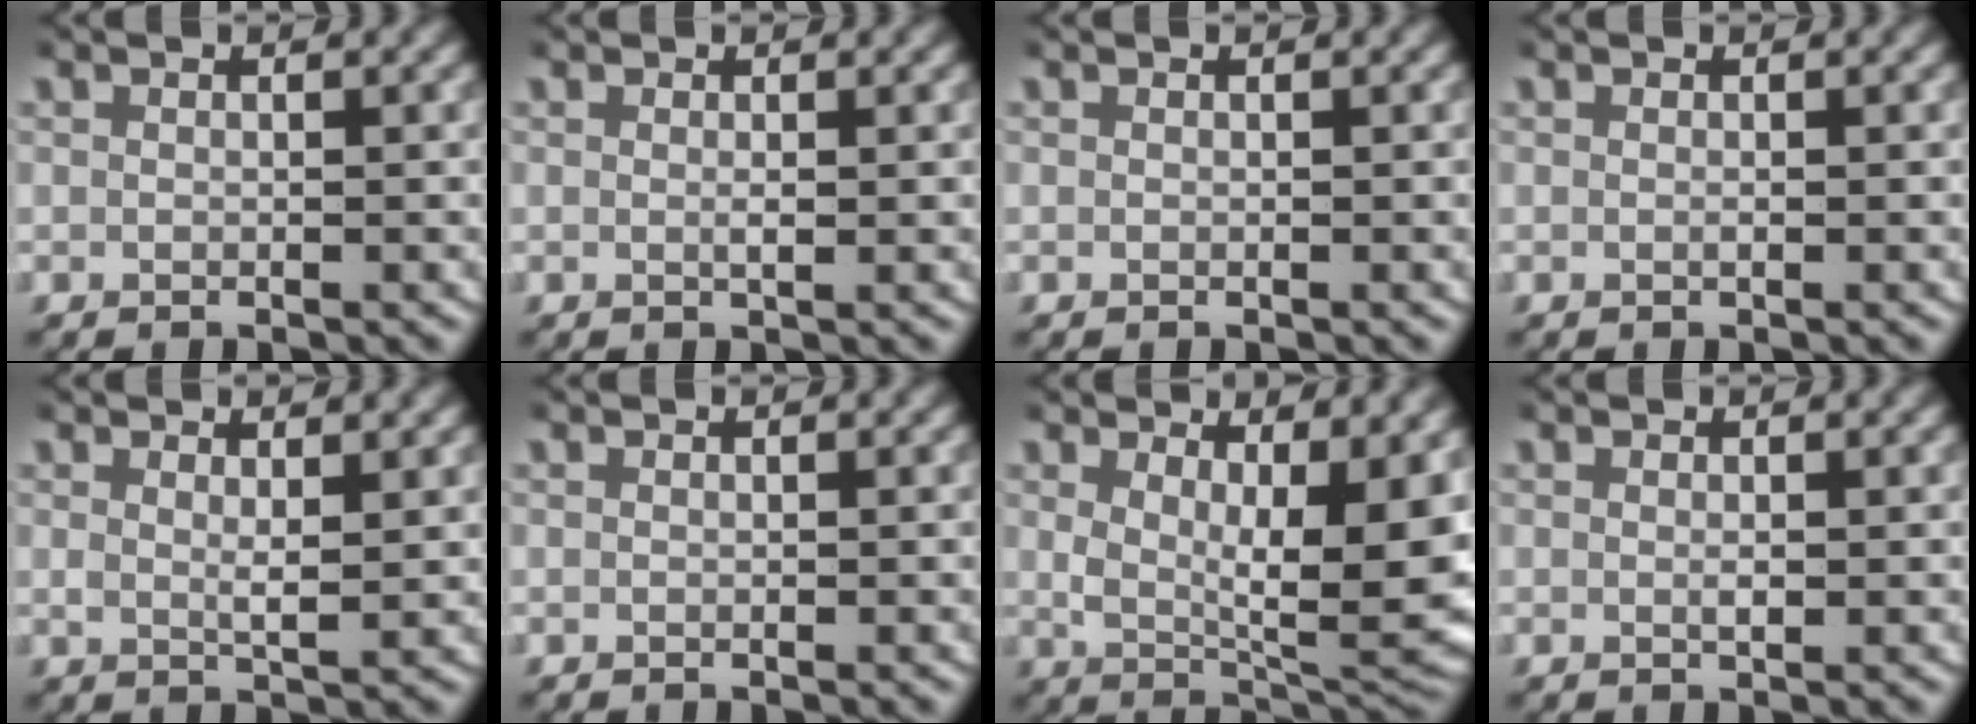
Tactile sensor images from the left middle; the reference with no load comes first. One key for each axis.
{"total": 0.7, "fx": 0.2, "fy": 0.0, "fz": 0.6, "tx": -0.014, "ty": -0.005, "tz": 0.005}
{"total": 0.0}
{"total": 0.0}
{"total": 1.7, "fx": 1.1, "fy": 0.2, "fz": 1.3, "tx": -0.027, "ty": -0.011, "tz": 0.024}
{"total": 0.0}
{"total": 8.3, "fx": 1.6, "fy": 3.3, "fz": 7.5, "tx": -0.101, "ty": -0.016, "tz": 0.033}
{"total": 0.6, "fx": 0.1, "fy": 0.1, "fz": 0.6, "tx": -0.011, "ty": -0.005, "tz": 0.004}